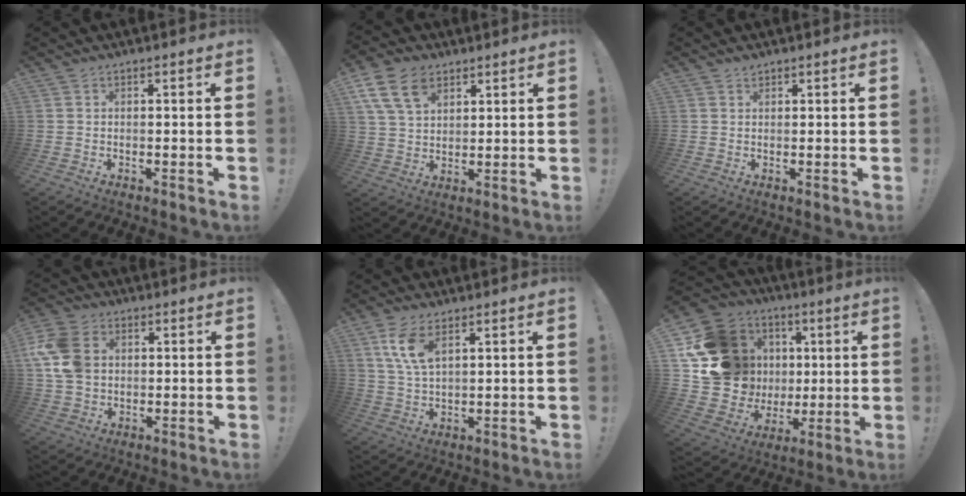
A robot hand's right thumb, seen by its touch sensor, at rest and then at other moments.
{"total": 12.7, "force": [6.6, 8.3, 6.8], "torque": [-0.117, -0.019, 0.131]}
{"total": 0.8, "force": [0.7, 0.3, 0.3], "torque": [-0.005, -0.001, 0.013]}
{"total": 13.0, "force": [2.3, 9.8, 8.2], "torque": [-0.164, 0.001, 0.049]}
{"total": 8.4, "force": [4.2, 3.6, 6.3], "torque": [-0.128, -0.016, 0.075]}
{"total": 22.3, "force": [5.7, 19.2, 9.9], "torque": [-0.167, -0.025, 0.166]}